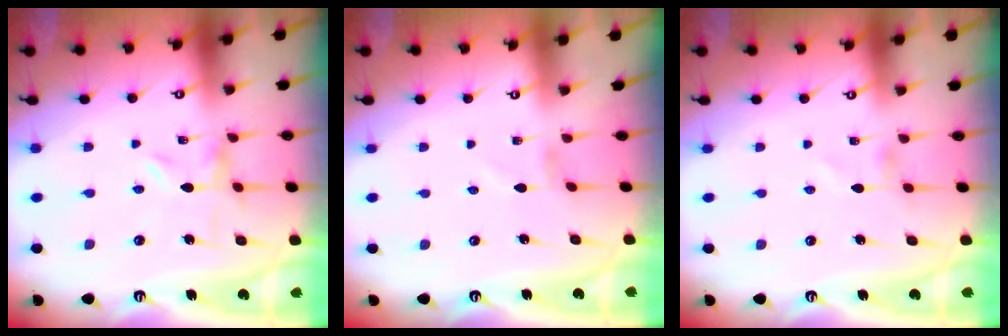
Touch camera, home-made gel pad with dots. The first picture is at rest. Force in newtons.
{"total": 0.9, "press": 0.8, "slide": 0.2}
{"total": 0.0}